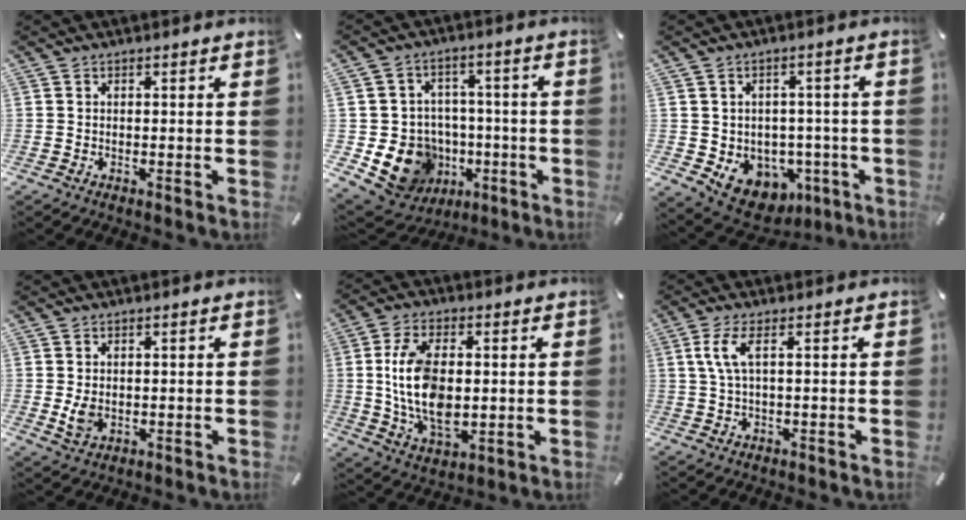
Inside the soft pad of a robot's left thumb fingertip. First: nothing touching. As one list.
[{"total": 14.2, "force": [-4.3, 12.5, 5.2], "torque": [-0.090, 0.020, -0.055]}, {"total": 7.4, "force": [-2.6, 6.6, 2.3], "torque": [-0.037, -0.001, -0.031]}, {"total": 3.5, "force": [0.0, 2.5, 2.4], "torque": [-0.056, -0.007, -0.005]}, {"total": 13.8, "force": [0.9, 8.2, 11.1], "torque": [-0.237, -0.008, 0.013]}, {"total": 5.0, "force": [1.0, 0.9, 4.8], "torque": [-0.102, -0.007, 0.015]}]